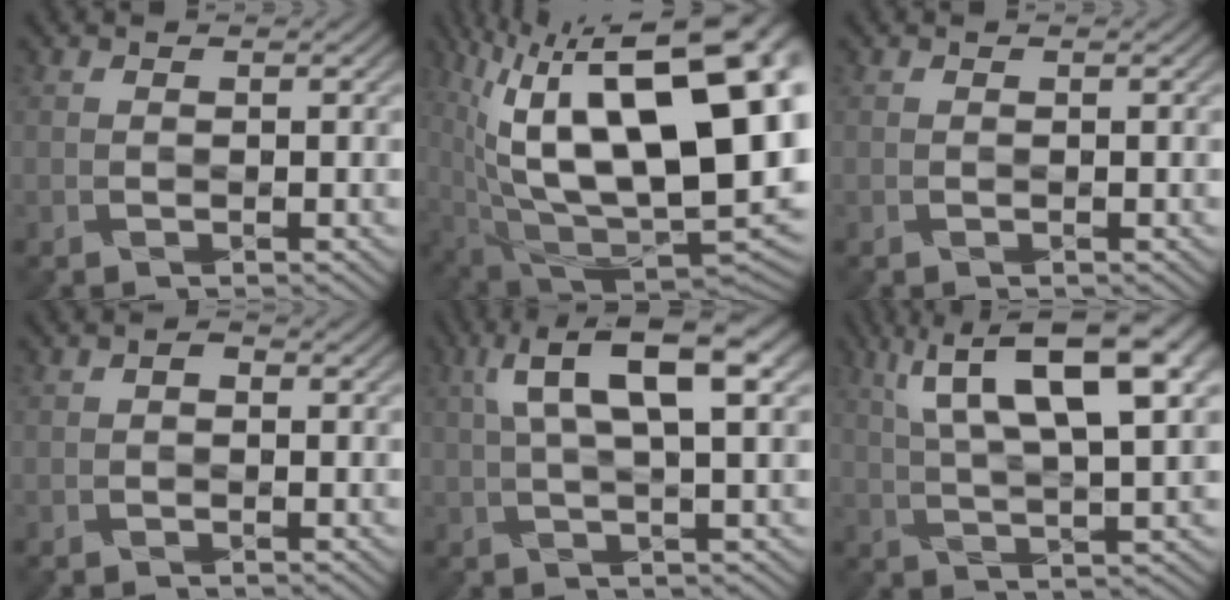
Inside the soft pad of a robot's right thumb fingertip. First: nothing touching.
{"total": 23.0, "force": [5.5, 10.5, 19.7], "torque": [-0.308, 0.037, 0.116]}
{"total": 0.0}
{"total": 0.8, "force": [0.0, 0.5, 0.6], "torque": [-0.006, 0.000, 0.000]}
{"total": 9.6, "force": [3.7, 2.3, 8.5], "torque": [-0.142, 0.023, 0.066]}
{"total": 14.1, "force": [6.5, 4.0, 11.9], "torque": [-0.214, 0.009, 0.119]}